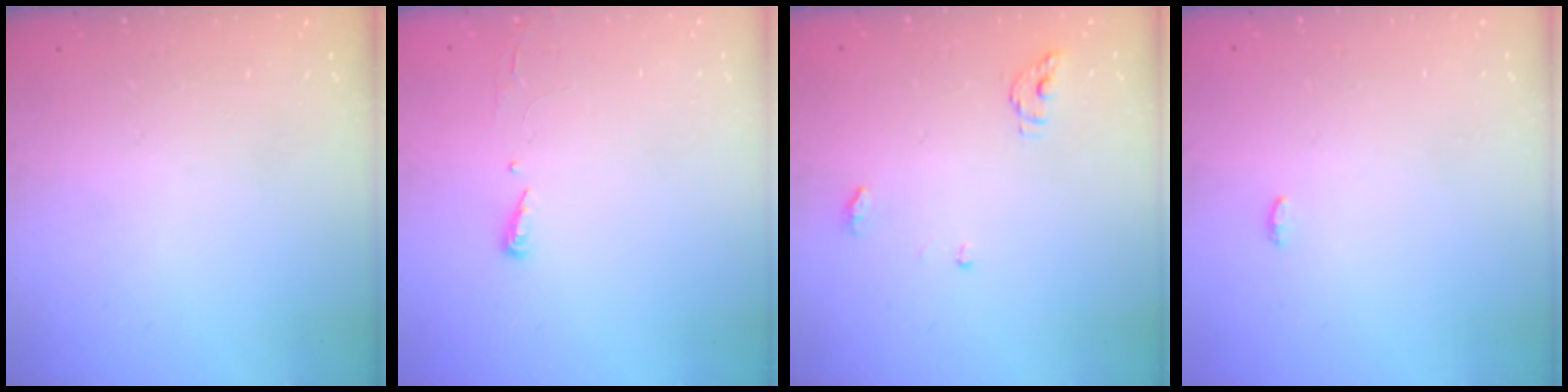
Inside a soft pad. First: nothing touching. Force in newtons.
{"total": 2.9, "press": 2.9, "slide": 0.4}
{"total": 4.8, "press": 4.8, "slide": 0.4}
{"total": 3.4, "press": 3.3, "slide": 1.0}